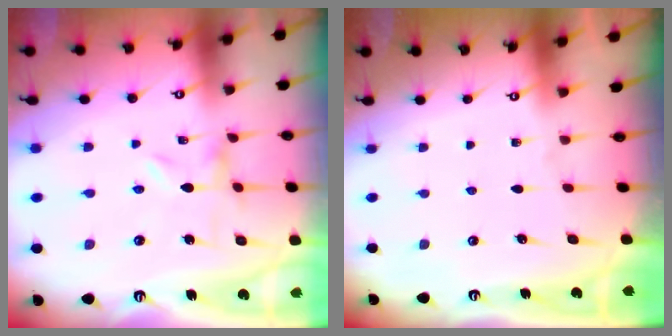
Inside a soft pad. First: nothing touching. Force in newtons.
{"total": 0.0}